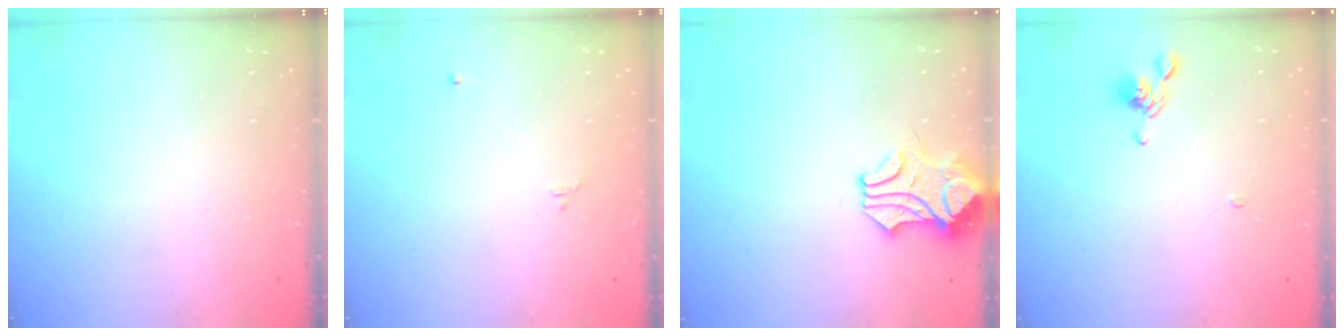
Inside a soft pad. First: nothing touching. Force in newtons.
{"total": 1.6, "press": 1.6, "slide": 0.3}
{"total": 1.1, "press": 0.9, "slide": 0.5}
{"total": 5.3, "press": 5.3, "slide": 0.5}